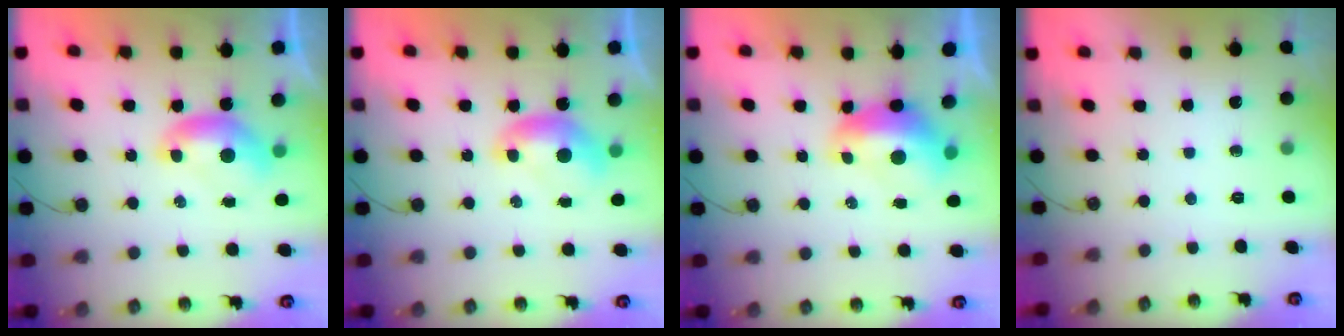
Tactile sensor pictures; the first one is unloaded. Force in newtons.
{"total": 0.0}
{"total": 2.4, "press": 2.3, "slide": 0.8}
{"total": 0.0}